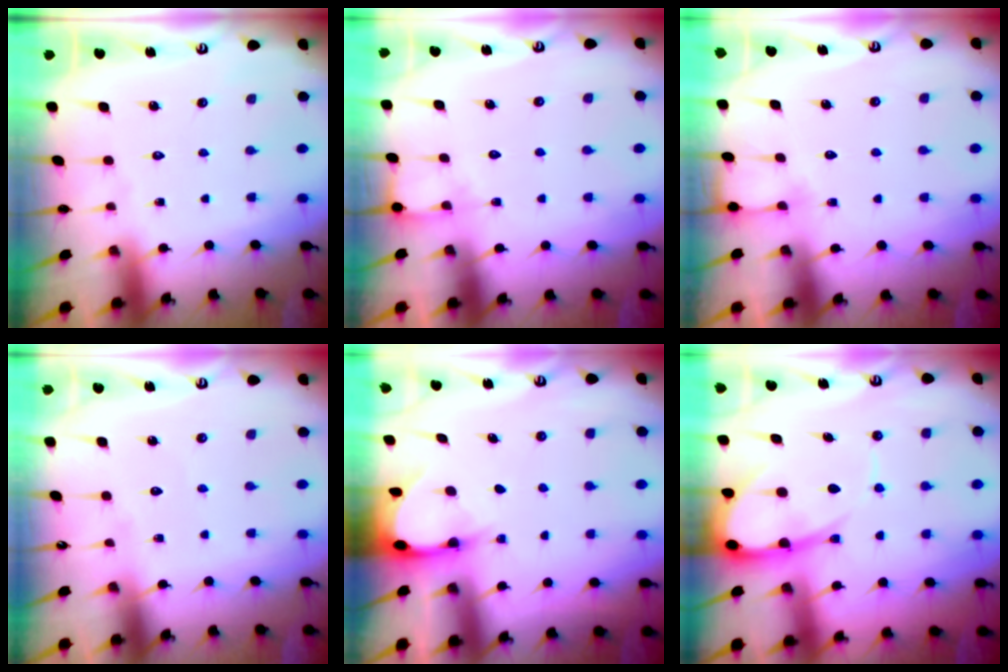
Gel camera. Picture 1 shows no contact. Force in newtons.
{"total": 3.3, "press": 3.3, "slide": 0.4}
{"total": 5.6, "press": 5.6, "slide": 0.6}
{"total": 3.6, "press": 3.5, "slide": 0.3}
{"total": 2.9, "press": 2.9, "slide": 0.3}
{"total": 10.7, "press": 10.6, "slide": 1.2}